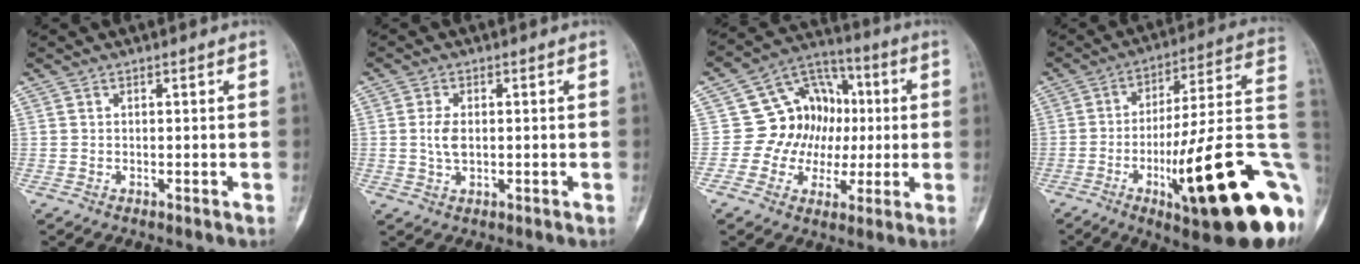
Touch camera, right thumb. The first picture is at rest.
{"total": 3.5, "force": [0.1, 2.0, 2.8], "torque": [-0.056, -0.002, 0.002]}
{"total": 13.4, "force": [0.3, 12.0, 6.0], "torque": [-0.025, 0.026, 0.003]}
{"total": 28.7, "force": [-7.9, 5.8, 26.9], "torque": [-0.332, 0.013, -0.111]}